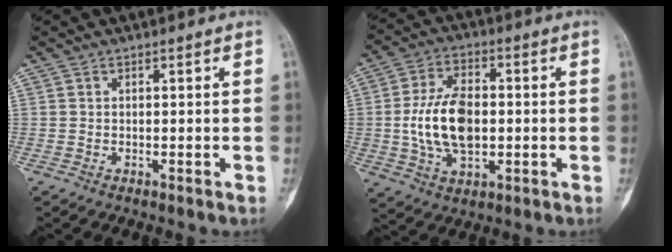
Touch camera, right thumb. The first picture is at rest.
{"total": 13.2, "force": [-0.4, 7.9, 10.6], "torque": [-0.188, 0.009, -0.002]}